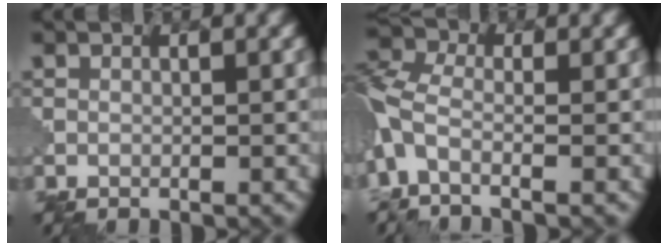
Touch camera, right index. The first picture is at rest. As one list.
[{"total": 4.7, "force": [-2.0, 2.0, 3.8], "torque": [-0.097, -0.007, -0.052]}]